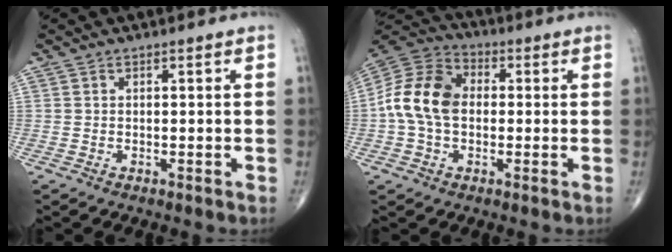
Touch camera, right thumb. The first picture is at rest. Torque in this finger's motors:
{"motor_torque": [1.38, 2.24, 0.60, -0.44, 0.11]}